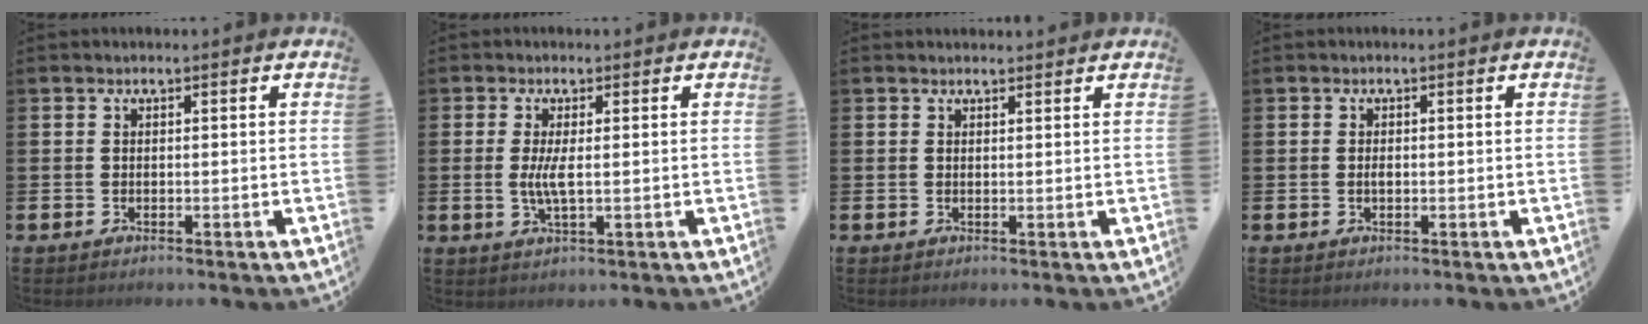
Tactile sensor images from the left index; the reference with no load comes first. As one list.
[{"total": 3.0, "force": [0.2, 0.6, 2.9], "torque": [-0.061, 0.000, 0.004]}, {"total": 0.9, "force": [0.9, 0.2, 0.1], "torque": [0.005, 0.000, 0.014]}, {"total": 0.7, "force": [0.0, 0.4, 0.6], "torque": [-0.019, 0.004, 0.000]}]